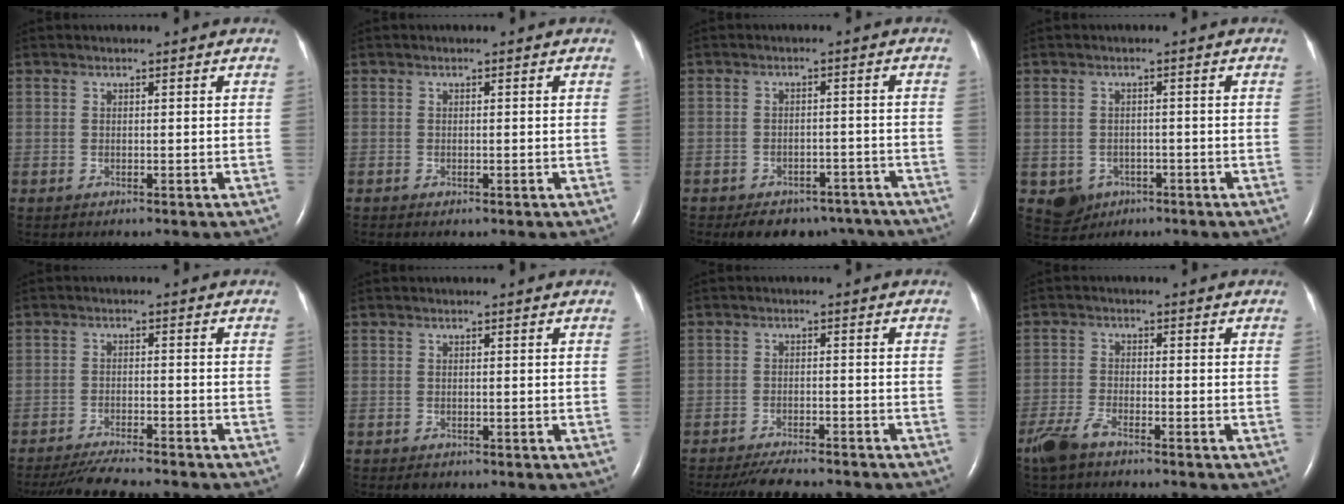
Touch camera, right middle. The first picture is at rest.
{"total": 0.0}
{"total": 10.0, "force": [-8.0, 5.3, 2.7], "torque": [-0.024, 0.009, -0.092]}
{"total": 4.3, "force": [-1.9, 3.8, 1.0], "torque": [-0.018, 0.004, -0.020]}
{"total": 8.5, "force": [-7.8, 0.0, 3.5], "torque": [-0.051, -0.023, -0.126]}
{"total": 0.7, "force": [-0.5, 0.5, 0.2], "torque": [-0.007, 0.000, -0.005]}
{"total": 8.5, "force": [-7.7, 1.0, 3.3], "torque": [-0.048, -0.018, -0.115]}
{"total": 4.5, "force": [-3.6, 1.0, 2.6], "torque": [-0.066, -0.008, -0.073]}